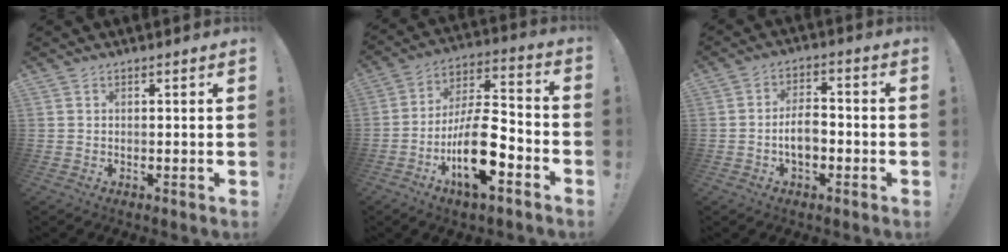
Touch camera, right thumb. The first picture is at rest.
{"total": 18.3, "force": [-7.6, 7.3, 14.9], "torque": [-0.268, 0.043, -0.120]}
{"total": 7.1, "force": [-2.1, 4.0, 5.5], "torque": [-0.094, 0.007, -0.039]}